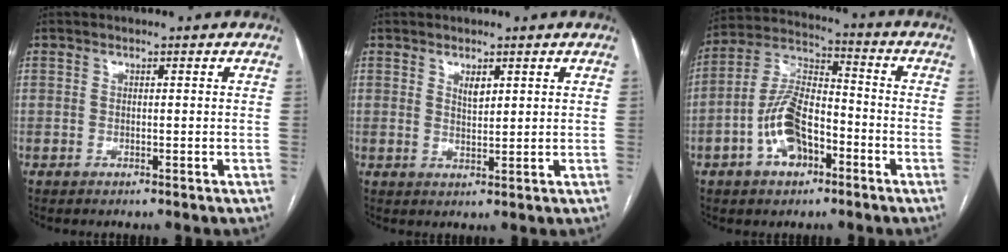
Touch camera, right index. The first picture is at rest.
{"total": 2.1, "force": [1.2, 0.9, 1.5], "torque": [-0.027, -0.003, 0.026]}
{"total": 11.4, "force": [-4.5, 5.8, 8.7], "torque": [-0.189, 0.024, -0.080]}